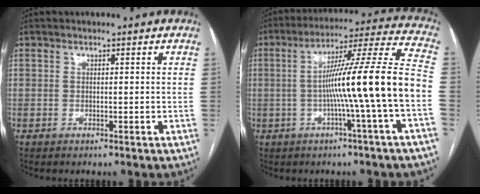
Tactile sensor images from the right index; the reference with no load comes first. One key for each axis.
{"total": 16.4, "fx": -3.1, "fy": -2.0, "fz": 15.9, "tx": -0.243, "ty": 0.015, "tz": -0.058}